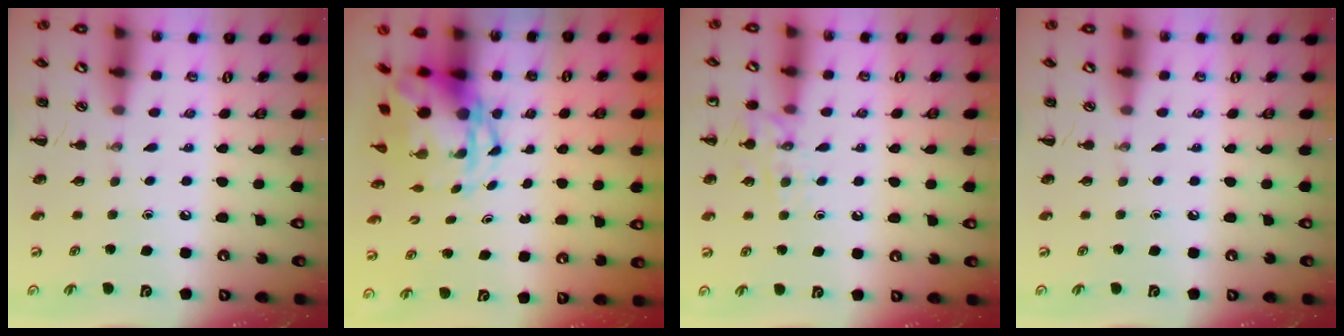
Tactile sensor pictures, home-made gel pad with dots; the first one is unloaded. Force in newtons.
{"total": 4.4, "press": 4.2, "slide": 1.1}
{"total": 9.9, "press": 9.9, "slide": 1.0}
{"total": 0.0}